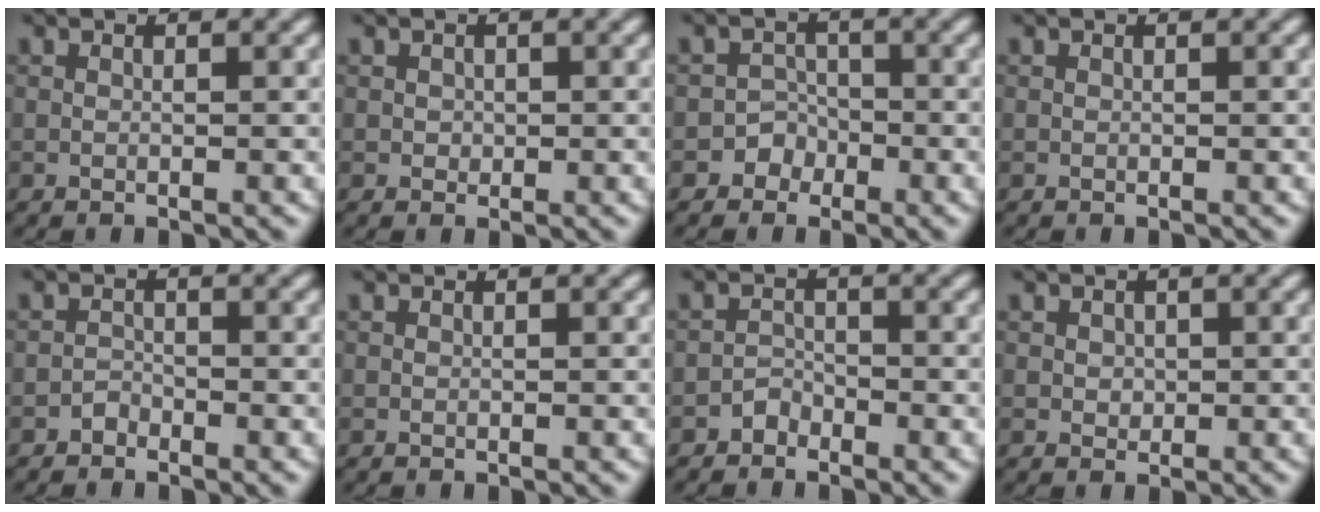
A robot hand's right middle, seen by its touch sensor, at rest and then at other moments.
{"total": 0.7, "force": [0.2, 0.7, 0.2], "torque": [0.001, -0.003, 0.003]}
{"total": 2.3, "force": [-1.2, 1.9, 0.0], "torque": [0.033, 0.013, -0.032]}
{"total": 0.0}
{"total": 1.0, "force": [-0.8, 0.5, 0.1], "torque": [0.002, 0.003, -0.016]}
{"total": 0.0}
{"total": 1.3, "force": [-1.1, 0.7, 0.1], "torque": [0.003, 0.009, -0.019]}
{"total": 0.9, "force": [0.2, 0.8, 0.3], "torque": [-0.004, -0.003, 0.006]}